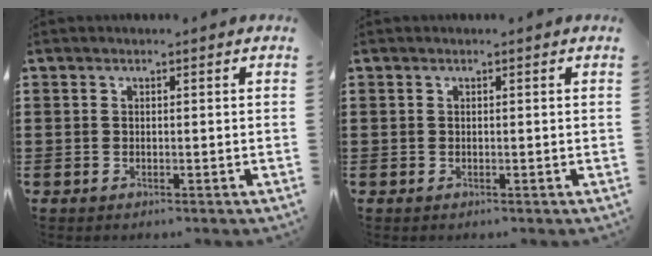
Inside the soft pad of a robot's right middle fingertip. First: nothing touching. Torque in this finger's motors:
{"motor_torque": [0.02, 0.00, -0.01, 0.01]}